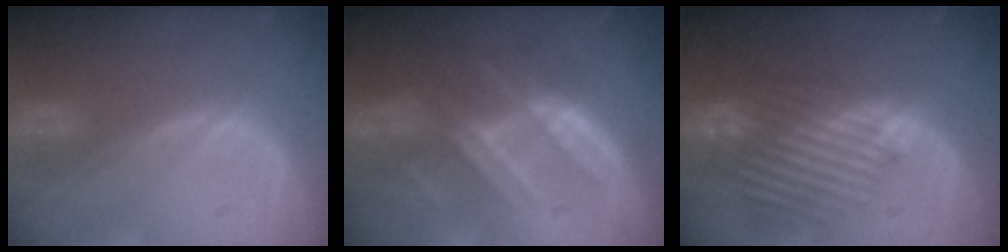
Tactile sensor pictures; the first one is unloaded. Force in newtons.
{"total": 7.4, "press": 7.2, "slide": 2.0}
{"total": 10.2, "press": 9.3, "slide": 4.3}